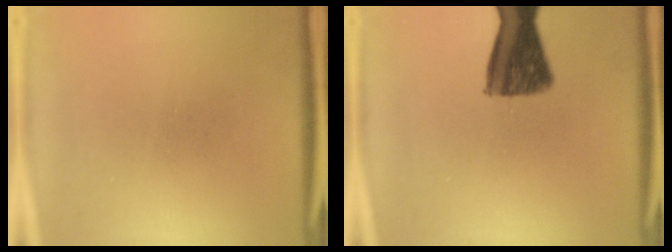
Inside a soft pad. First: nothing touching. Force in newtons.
{"total": 10.3}